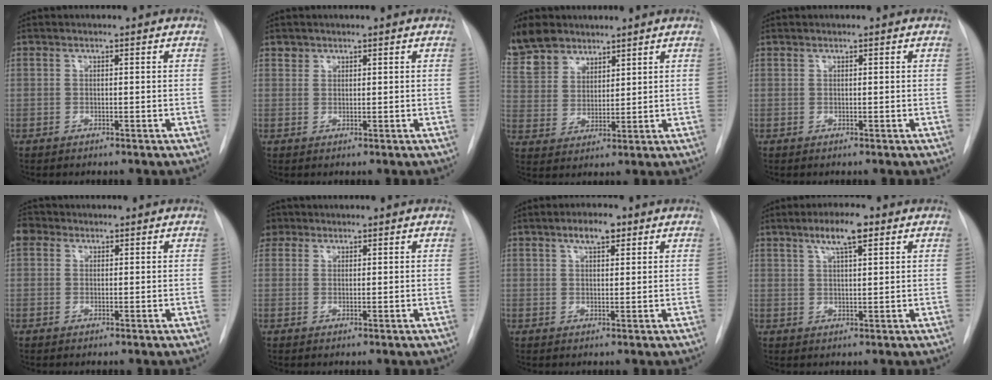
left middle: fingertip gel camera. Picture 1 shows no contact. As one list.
[{"total": 1.0, "force": [0.8, 0.7, -0.2], "torque": [0.014, -0.001, 0.009]}, {"total": 10.9, "force": [8.6, 6.1, 3.0], "torque": [-0.073, 0.014, 0.178]}, {"total": 0.0}, {"total": 2.9, "force": [1.5, 2.3, 0.9], "torque": [-0.017, 0.015, 0.026]}, {"total": 3.4, "force": [2.2, 2.5, 0.5], "torque": [-0.006, 0.011, 0.041]}, {"total": 3.8, "force": [2.3, 1.4, 2.7], "torque": [-0.049, 0.006, 0.038]}, {"total": 5.5, "force": [3.2, 0.9, 4.4], "torque": [-0.083, 0.006, 0.054]}]